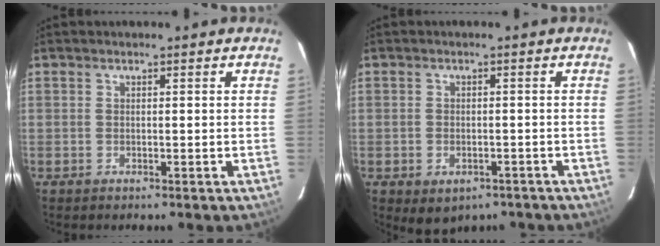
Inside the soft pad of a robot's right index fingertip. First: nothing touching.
{"total": 5.5, "force": [-3.1, 3.7, 2.6], "torque": [-0.050, -0.007, -0.029]}